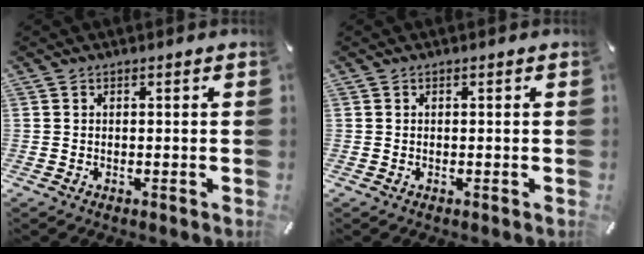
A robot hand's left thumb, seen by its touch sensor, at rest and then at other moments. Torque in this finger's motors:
{"motor_torque": [-0.25, 0.24, -0.04, 0.04, 0.00]}